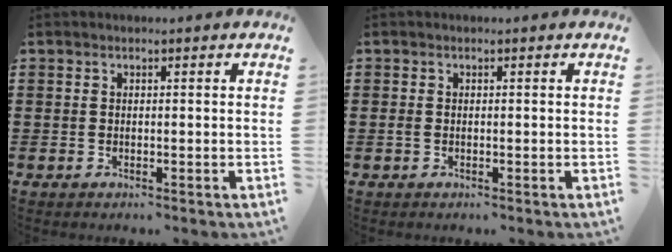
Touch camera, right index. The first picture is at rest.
{"total": 0.6, "force": [-0.2, 0.4, 0.5], "torque": [-0.018, -0.003, -0.007]}